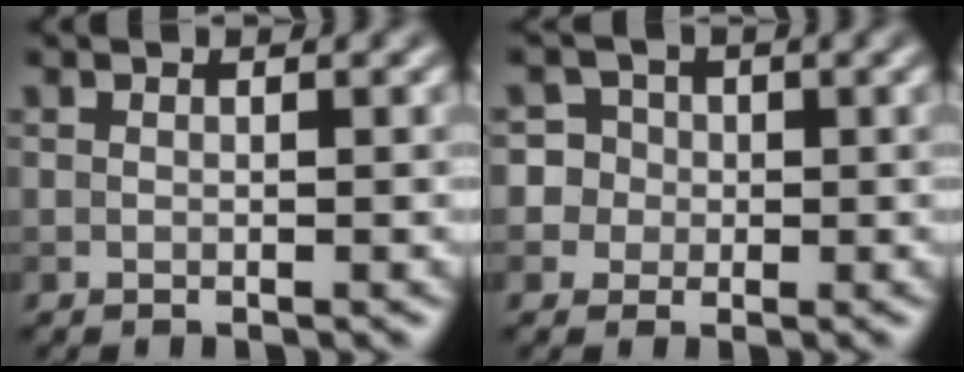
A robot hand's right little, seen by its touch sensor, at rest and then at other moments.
{"total": 5.9, "force": [0.7, 5.6, 1.5], "torque": [-0.024, 0.038, -0.008]}